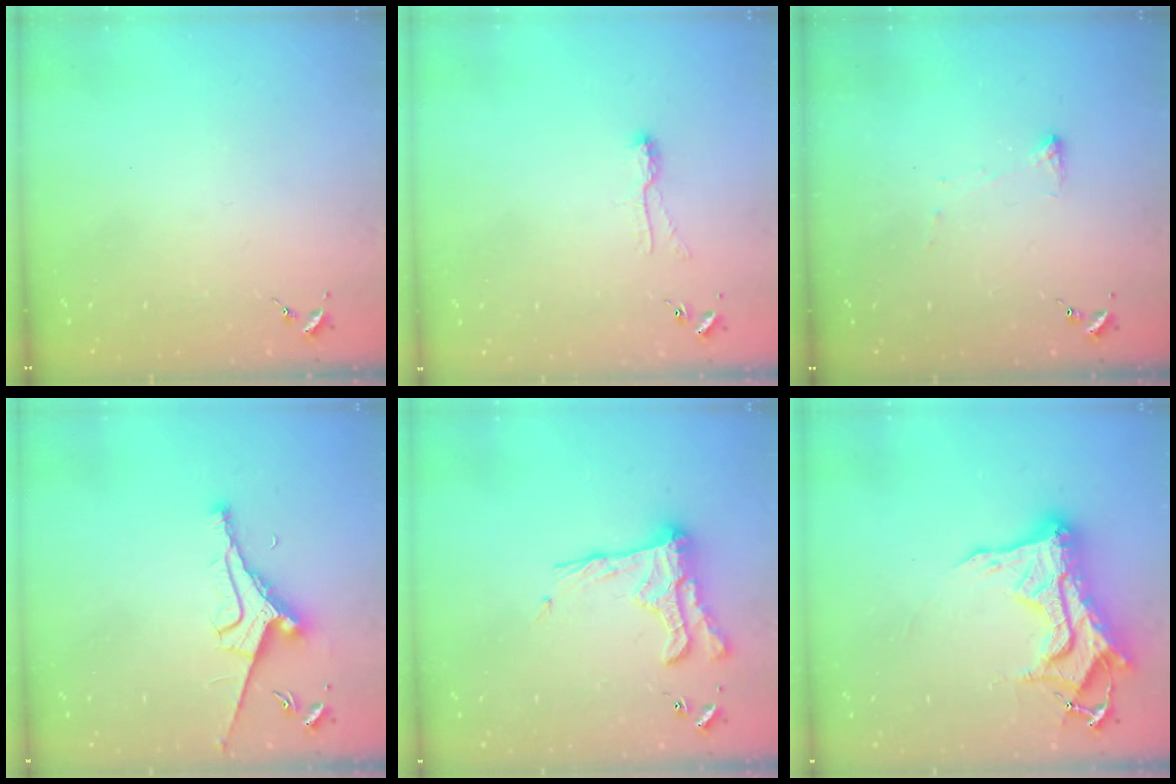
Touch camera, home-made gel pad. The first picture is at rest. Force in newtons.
{"total": 7.1, "press": 7.1, "slide": 0.8}
{"total": 3.5, "press": 3.4, "slide": 0.7}
{"total": 9.3, "press": 9.2, "slide": 1.3}
{"total": 17.9, "press": 17.9, "slide": 0.9}
{"total": 20.5, "press": 20.4, "slide": 2.1}